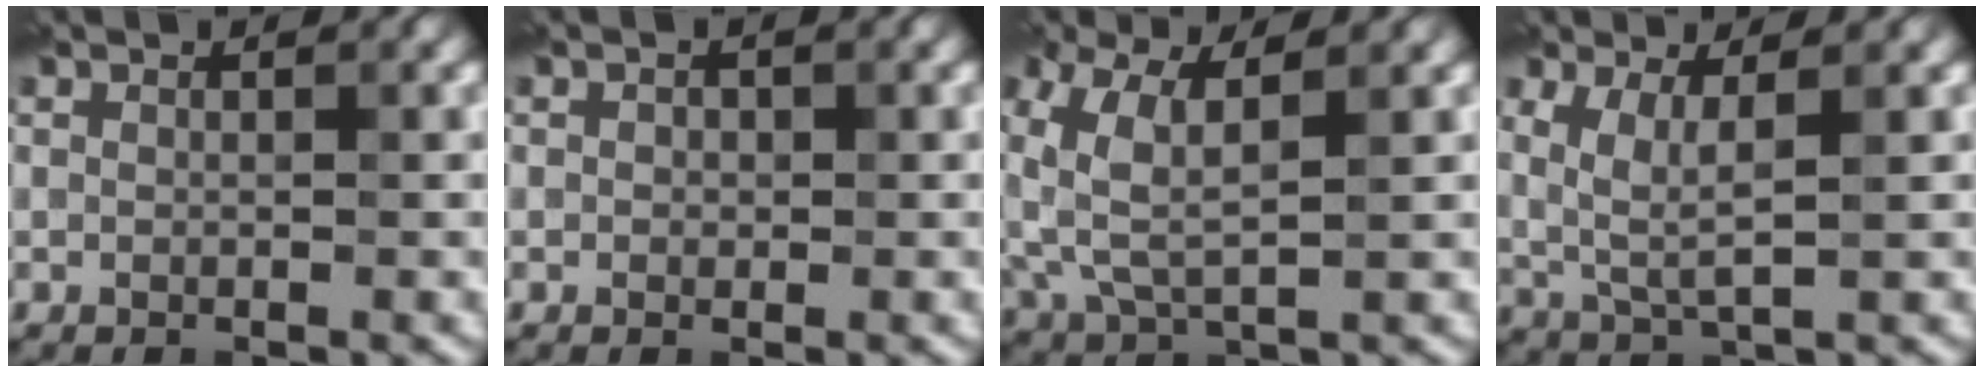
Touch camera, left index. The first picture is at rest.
{"total": 0.7, "force": [0.0, 0.6, 0.4], "torque": [-0.007, -0.001, -0.001]}
{"total": 4.8, "force": [1.0, 1.9, 4.4], "torque": [-0.116, 0.008, 0.022]}
{"total": 2.9, "force": [0.7, 0.4, 2.7], "torque": [-0.070, -0.004, 0.021]}